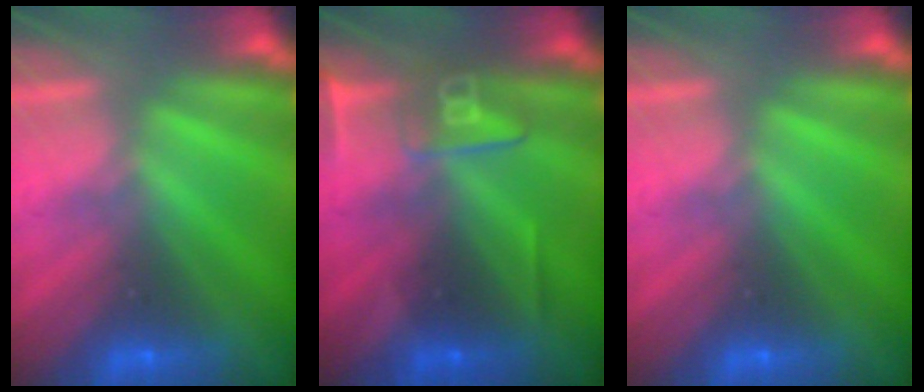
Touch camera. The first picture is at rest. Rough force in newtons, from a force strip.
{"total": 2.5}
{"total": 0.0}